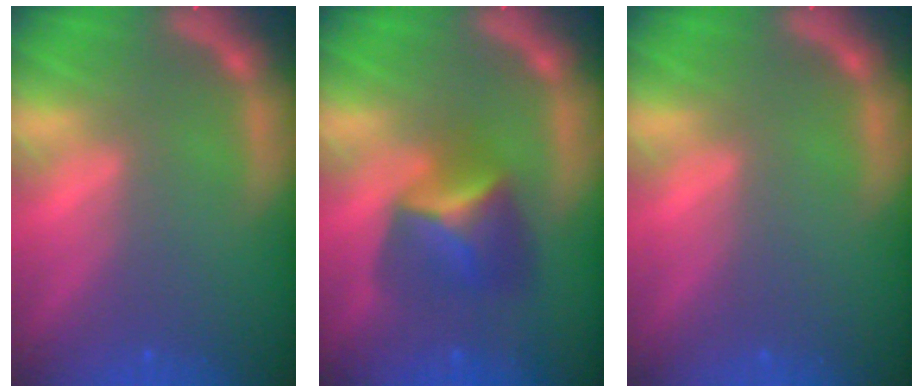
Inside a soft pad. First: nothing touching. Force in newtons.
{"total": 4.9}
{"total": 0.0}